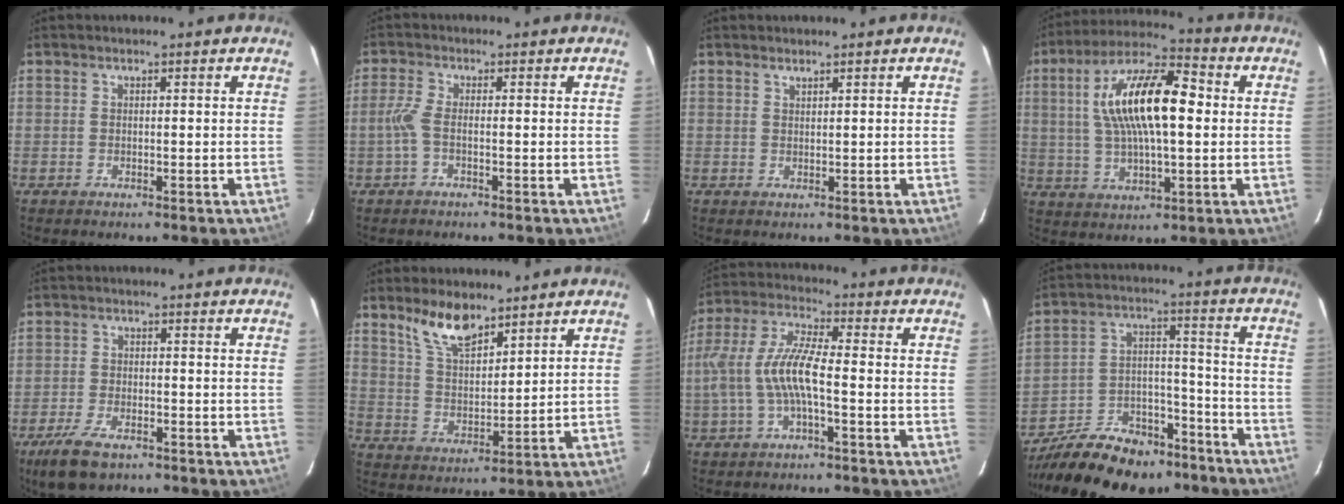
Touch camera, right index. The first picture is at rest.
{"total": 2.8, "force": [-1.0, 0.5, 2.6], "torque": [-0.065, 0.002, -0.021]}
{"total": 0.8, "force": [0.7, 0.1, 0.2], "torque": [-0.003, 0.000, 0.014]}
{"total": 16.8, "force": [2.5, 6.0, 15.5], "torque": [-0.286, 0.023, 0.042]}
{"total": 8.0, "force": [-5.4, 3.4, 4.8], "torque": [-0.124, -0.017, -0.099]}
{"total": 8.7, "force": [6.5, 3.1, 4.8], "torque": [-0.088, 0.005, 0.130]}
{"total": 10.4, "force": [-2.2, 2.3, 9.9], "torque": [-0.213, 0.005, -0.039]}
{"total": 21.1, "force": [-16.8, 9.7, 8.3], "torque": [-0.174, 0.035, -0.245]}